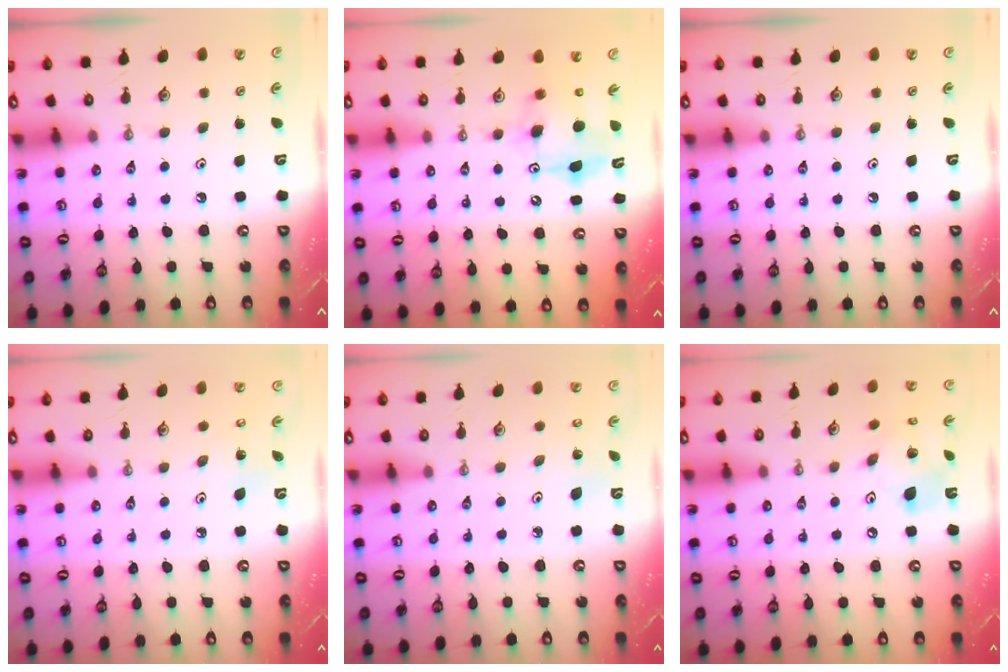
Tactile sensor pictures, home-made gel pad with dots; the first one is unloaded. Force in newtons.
{"total": 8.3, "press": 8.1, "slide": 1.9}
{"total": 0.0}
{"total": 4.7, "press": 4.7, "slide": 0.4}
{"total": 3.4, "press": 3.3, "slide": 0.8}
{"total": 15.2, "press": 15.1, "slide": 2.1}